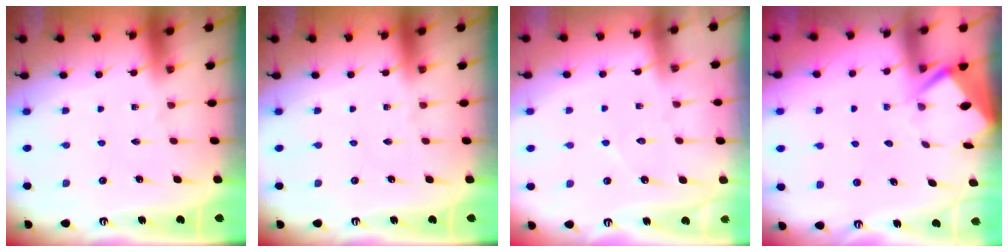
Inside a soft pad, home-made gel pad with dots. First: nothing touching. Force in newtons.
{"total": 0.0}
{"total": 4.1, "press": 4.1, "slide": 0.4}
{"total": 3.3, "press": 3.3, "slide": 0.3}